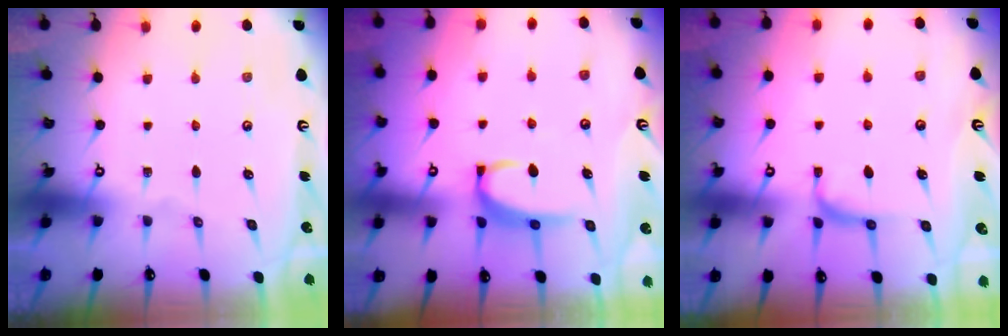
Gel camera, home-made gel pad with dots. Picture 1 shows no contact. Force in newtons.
{"total": 4.3, "press": 4.2, "slide": 0.9}
{"total": 1.1, "press": 0.9, "slide": 0.7}